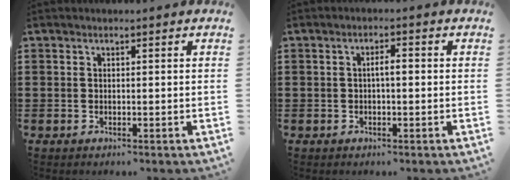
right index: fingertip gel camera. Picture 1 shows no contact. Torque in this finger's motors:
{"motor_torque": [0.46, -0.37, 0.09, 0.05]}